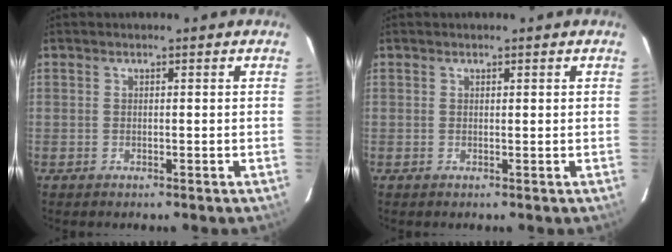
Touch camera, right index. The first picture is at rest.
{"total": 0.0}